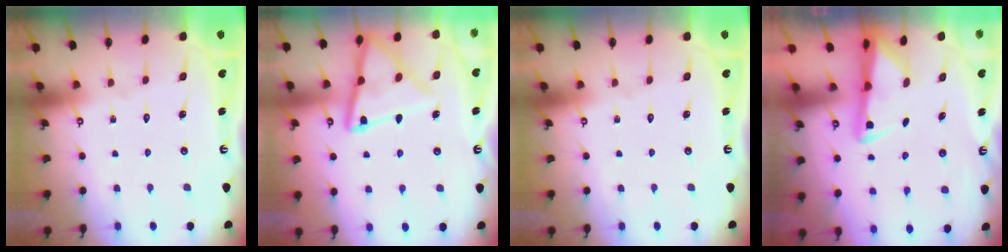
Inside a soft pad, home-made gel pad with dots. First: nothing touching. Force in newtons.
{"total": 14.6, "press": 14.5, "slide": 1.4}
{"total": 0.0}
{"total": 2.8, "press": 2.8, "slide": 0.4}